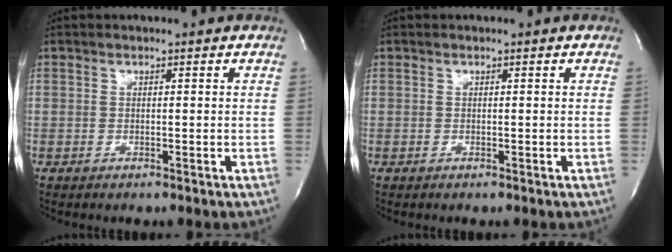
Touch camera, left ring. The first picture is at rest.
{"total": 0.0}